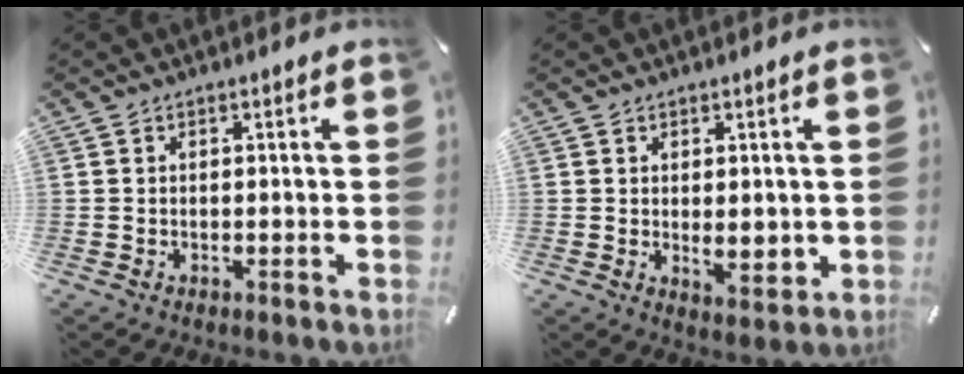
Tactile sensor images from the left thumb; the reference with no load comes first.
{"total": 4.1, "force": [0.6, 2.4, 3.2], "torque": [-0.035, -0.004, 0.009]}